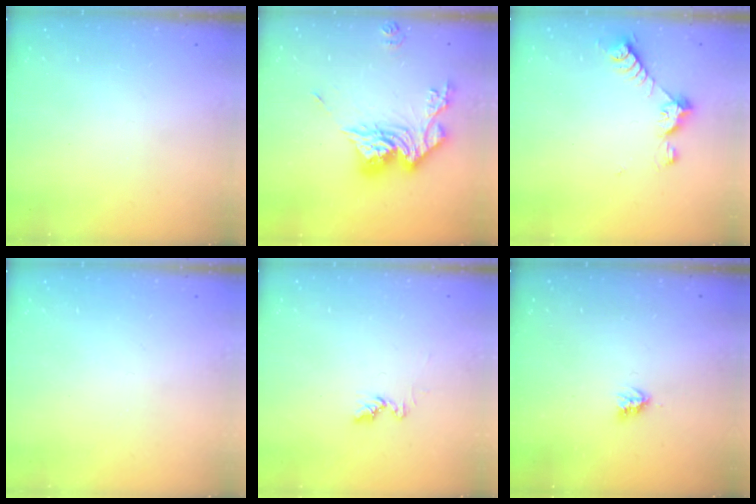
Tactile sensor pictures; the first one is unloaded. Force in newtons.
{"total": 16.4, "press": 16.3, "slide": 1.9}
{"total": 6.5, "press": 6.5, "slide": 0.7}
{"total": 0.0}
{"total": 6.4, "press": 6.3, "slide": 0.7}
{"total": 3.6, "press": 3.6, "slide": 0.1}